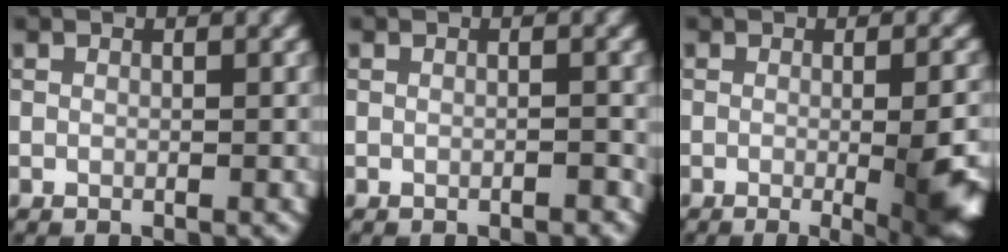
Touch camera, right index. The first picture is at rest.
{"total": 0.5, "force": [-0.4, 0.1, 0.3], "torque": [-0.003, 0.002, -0.006]}
{"total": 7.4, "force": [-1.5, 2.1, 6.9], "torque": [-0.077, -0.009, -0.011]}